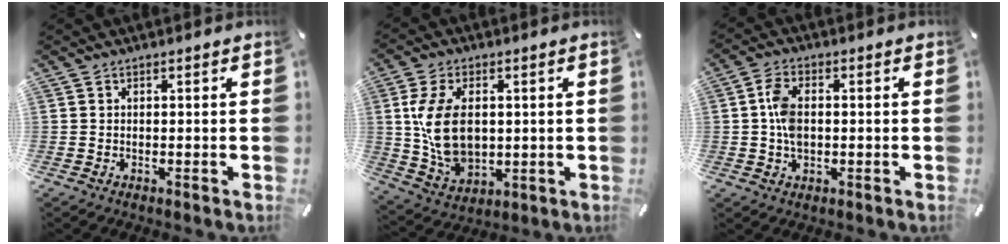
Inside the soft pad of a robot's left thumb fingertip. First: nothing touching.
{"total": 12.8, "force": [1.6, 8.9, 9.0], "torque": [-0.196, 0.000, 0.029]}
{"total": 5.8, "force": [0.1, 3.6, 4.5], "torque": [-0.101, 0.005, 0.000]}